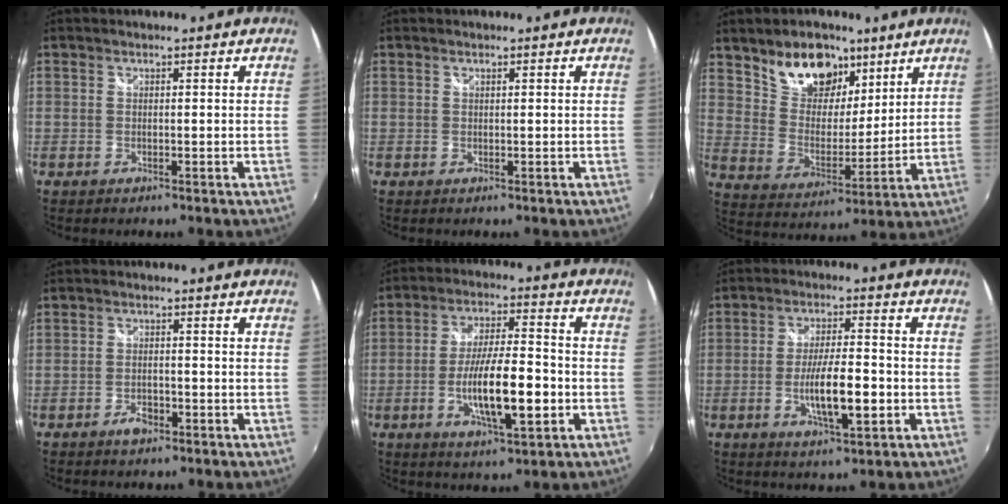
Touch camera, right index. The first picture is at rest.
{"total": 0.0}
{"total": 14.1, "force": [9.1, 8.4, 6.8], "torque": [-0.124, 0.019, 0.169]}
{"total": 2.9, "force": [-1.9, 1.4, 1.7], "torque": [-0.037, 0.001, -0.032]}
{"total": 12.8, "force": [-3.6, 2.9, 11.9], "torque": [-0.222, -0.008, -0.057]}
{"total": 9.3, "force": [-2.6, 2.0, 8.7], "torque": [-0.161, -0.008, -0.040]}